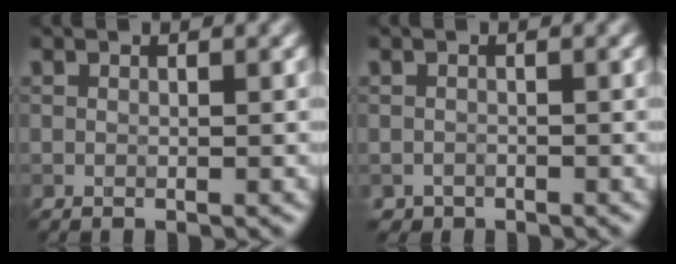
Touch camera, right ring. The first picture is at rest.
{"total": 1.0, "force": [-0.7, 0.5, -0.3], "torque": [0.013, 0.001, -0.015]}